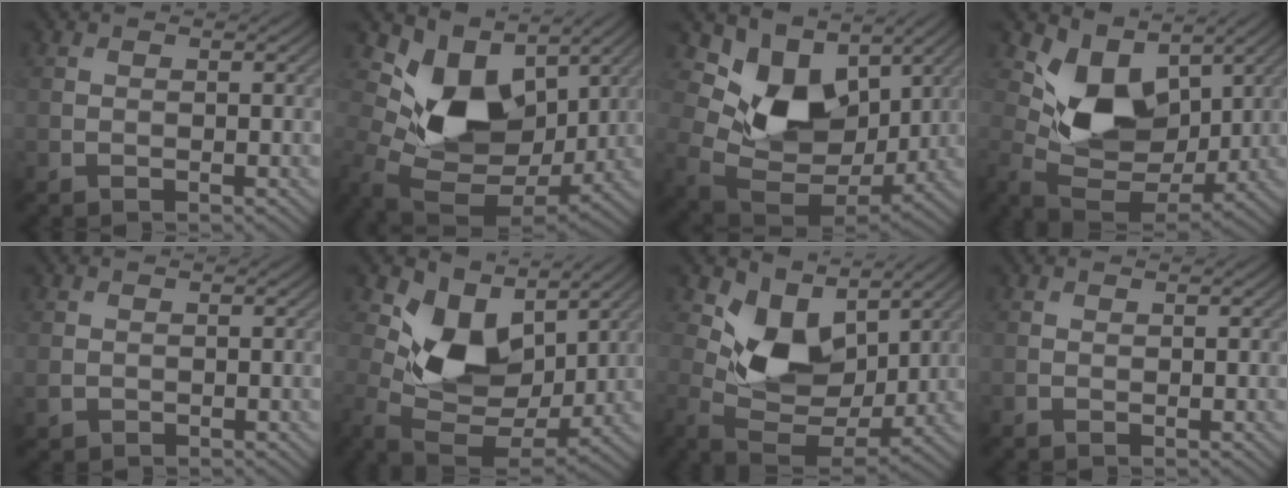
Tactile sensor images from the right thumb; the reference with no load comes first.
{"total": 12.3, "force": [3.4, 8.6, 8.2], "torque": [-0.163, -0.012, 0.060]}
{"total": 12.3, "force": [4.6, 8.4, 7.7], "torque": [-0.147, -0.005, 0.081]}
{"total": 9.4, "force": [3.7, 6.1, 6.1], "torque": [-0.128, -0.019, 0.068]}
{"total": 1.1, "force": [0.0, 1.0, 0.4], "torque": [-0.014, -0.006, 0.002]}
{"total": 10.4, "force": [3.9, 6.5, 7.1], "torque": [-0.147, -0.014, 0.071]}
{"total": 9.3, "force": [4.0, 5.7, 6.1], "torque": [-0.126, -0.017, 0.073]}
{"total": 0.0}